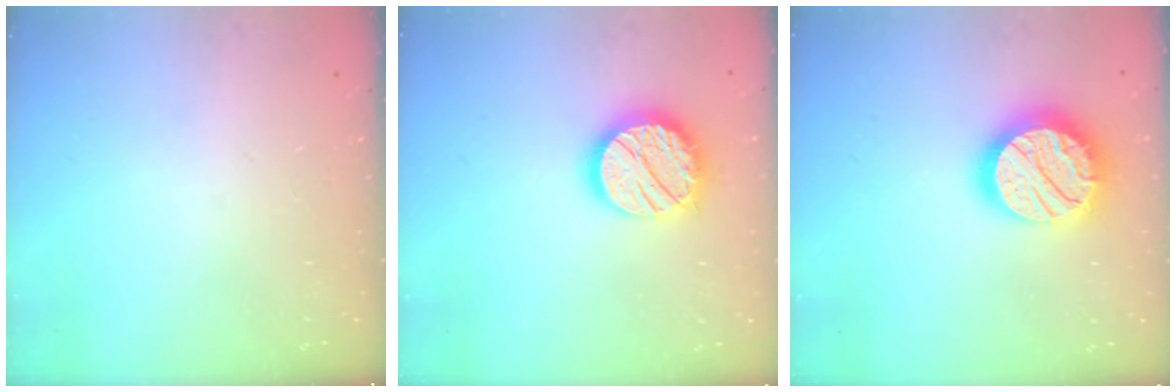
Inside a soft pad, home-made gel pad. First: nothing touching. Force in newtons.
{"total": 17.1, "press": 17.0, "slide": 1.2}
{"total": 20.3, "press": 20.3, "slide": 1.6}